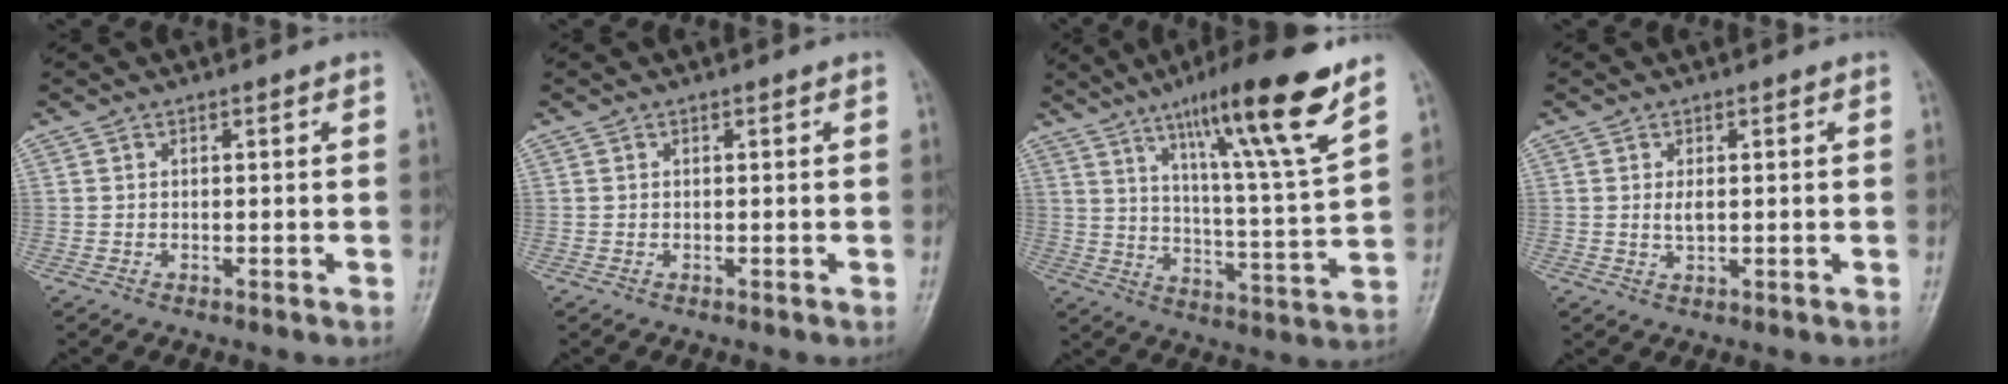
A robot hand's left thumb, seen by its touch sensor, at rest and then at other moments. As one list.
[{"total": 0.0}, {"total": 19.0, "force": [11.7, 1.4, 14.9], "torque": [-0.221, -0.055, 0.184]}, {"total": 2.0, "force": [0.3, 1.0, 1.7], "torque": [-0.031, -0.004, 0.006]}]